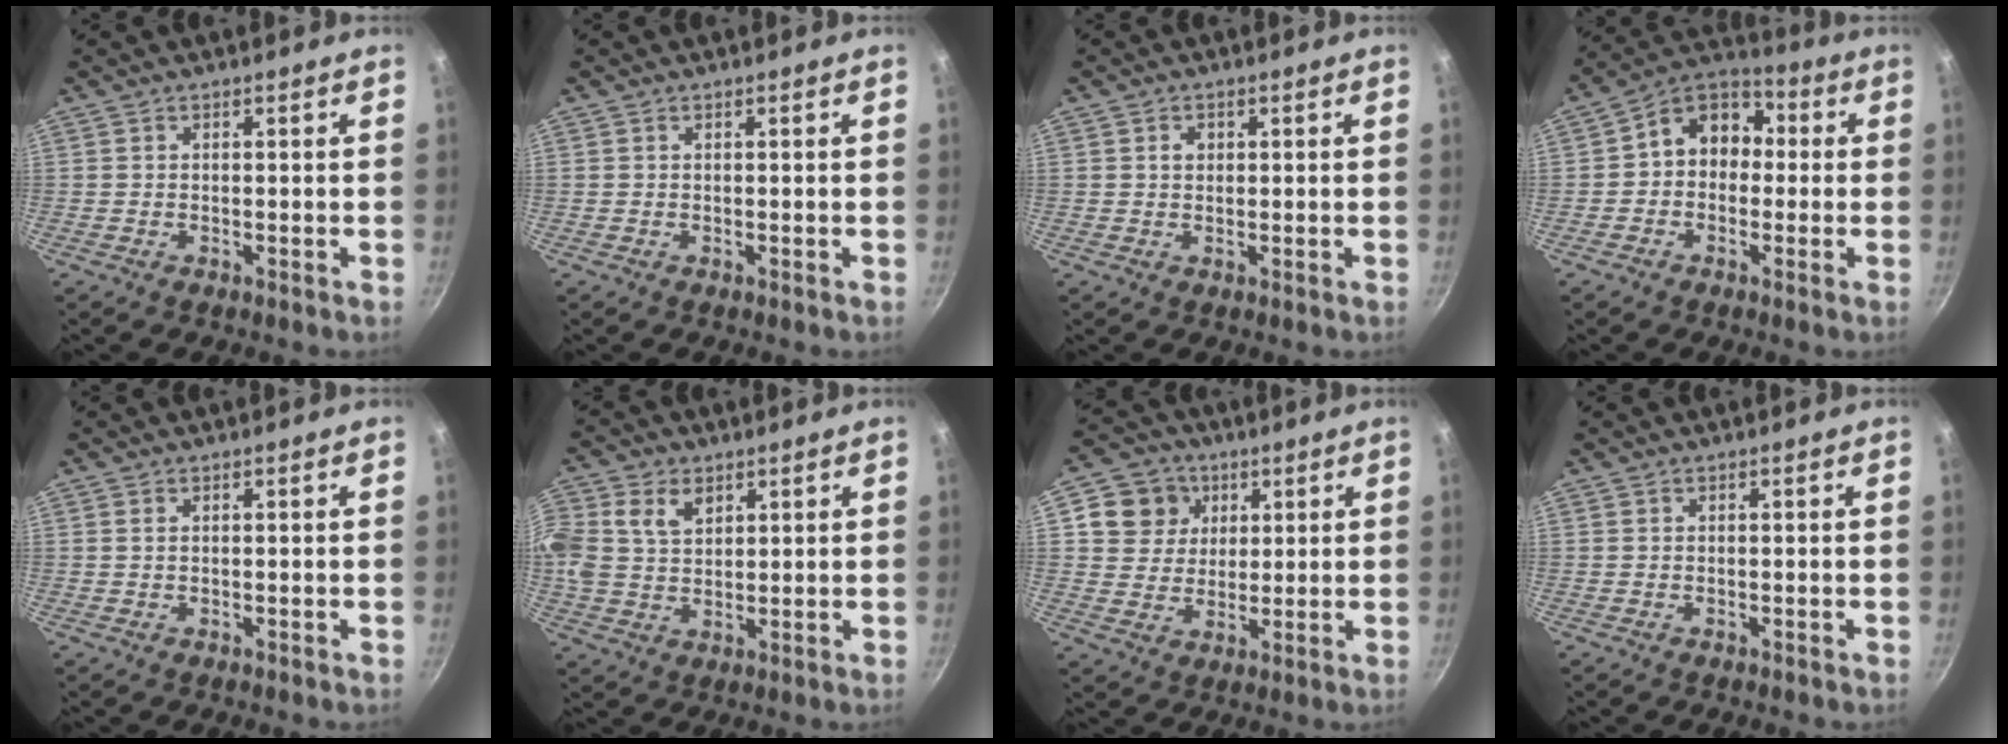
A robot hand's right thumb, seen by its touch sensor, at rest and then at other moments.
{"total": 0.0}
{"total": 1.7, "force": [0.4, 1.4, 0.9], "torque": [-0.006, 0.005, 0.006]}
{"total": 10.3, "force": [0.1, 8.2, 6.1], "torque": [-0.053, 0.035, -0.025]}
{"total": 0.6, "force": [0.2, 0.4, 0.5], "torque": [-0.009, 0.001, 0.003]}
{"total": 9.9, "force": [3.4, 7.2, 5.8], "torque": [-0.119, 0.001, 0.059]}
{"total": 9.1, "force": [3.3, 8.1, 2.8], "torque": [-0.017, -0.001, 0.051]}
{"total": 0.0}